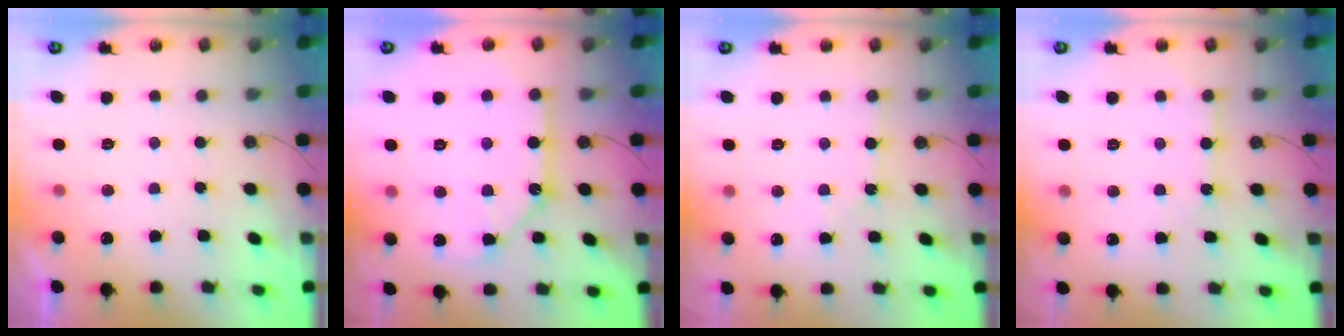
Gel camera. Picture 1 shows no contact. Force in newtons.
{"total": 12.1, "press": 12.0, "slide": 1.3}
{"total": 1.7, "press": 1.7, "slide": 0.3}
{"total": 4.9, "press": 4.9, "slide": 0.4}